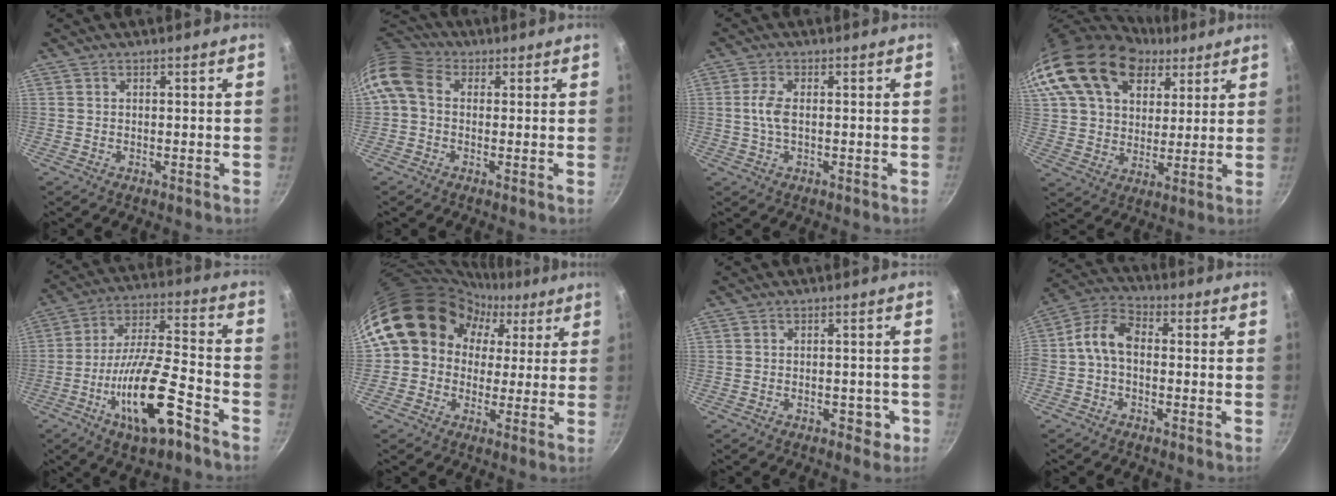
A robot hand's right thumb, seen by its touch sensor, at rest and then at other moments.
{"total": 8.5, "force": [0.8, 6.5, 5.4], "torque": [-0.110, 0.022, -0.003]}
{"total": 3.9, "force": [0.0, 1.8, 3.5], "torque": [-0.082, 0.005, -0.003]}
{"total": 22.9, "force": [12.2, 15.2, 12.1], "torque": [-0.225, 0.001, 0.221]}
{"total": 17.8, "force": [-8.5, 5.5, 14.7], "torque": [-0.250, 0.040, -0.151]}
{"total": 17.3, "force": [3.3, 14.9, 8.1], "torque": [-0.107, 0.052, 0.041]}
{"total": 3.6, "force": [-1.5, 2.1, 2.5], "torque": [-0.009, 0.011, -0.016]}
{"total": 7.8, "force": [-1.0, 5.0, 6.0], "torque": [-0.118, 0.035, -0.035]}